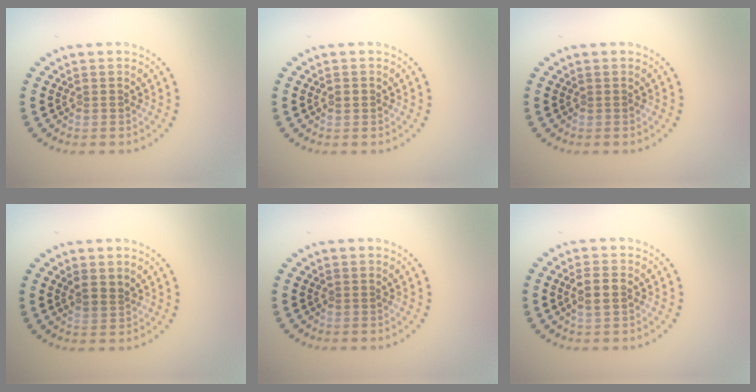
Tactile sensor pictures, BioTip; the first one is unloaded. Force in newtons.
{"total": 0.9, "press": 0.8, "slide": 0.2}
{"total": 0.0}
{"total": 1.5, "press": 1.4, "slide": 0.6}
{"total": 0.0}
{"total": 2.0, "press": 2.0, "slide": 0.6}